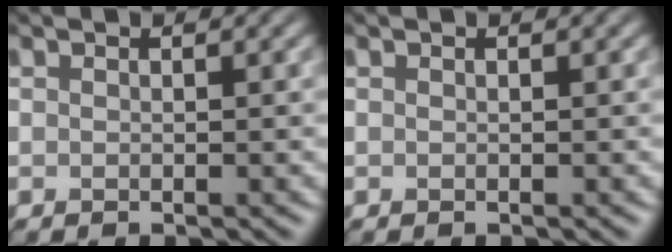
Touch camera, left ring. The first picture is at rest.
{"total": 0.0}